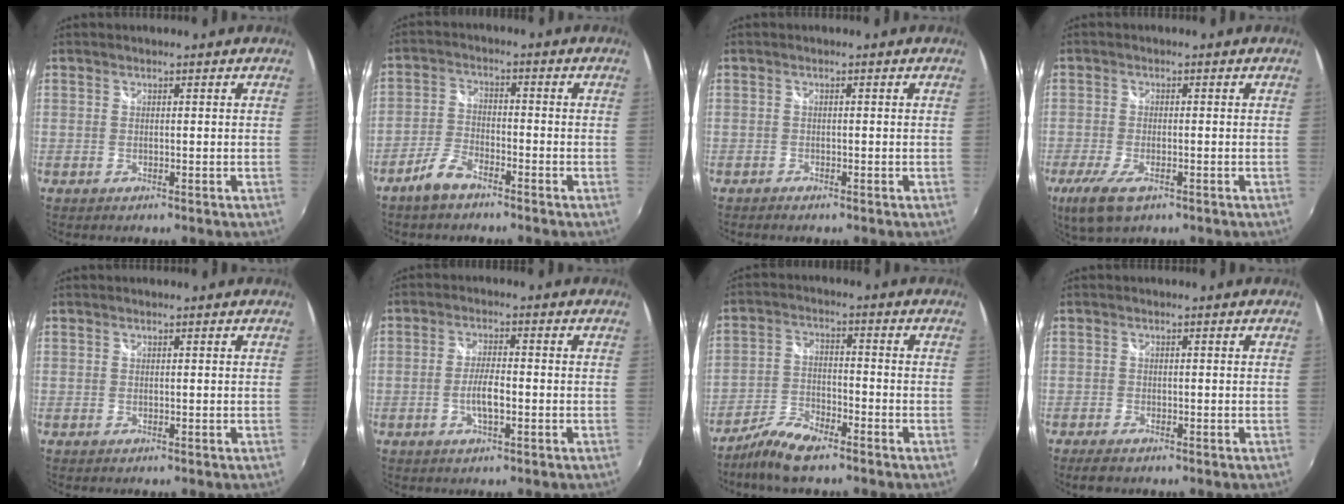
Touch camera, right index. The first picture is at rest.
{"total": 5.5, "force": [-4.2, 1.9, 3.0], "torque": [-0.075, 0.006, -0.082]}
{"total": 0.9, "force": [-0.8, 0.3, 0.2], "torque": [-0.010, -0.003, -0.016]}
{"total": 7.6, "force": [-4.2, 3.0, 5.6], "torque": [-0.129, -0.026, -0.075]}
{"total": 0.0}
{"total": 4.5, "force": [-1.5, 1.1, 4.1], "torque": [-0.083, -0.001, -0.025]}
{"total": 7.9, "force": [-6.4, 2.0, 4.2], "torque": [-0.094, -0.002, -0.124]}
{"total": 2.7, "force": [-2.1, 0.9, 1.4], "torque": [-0.034, -0.007, -0.038]}